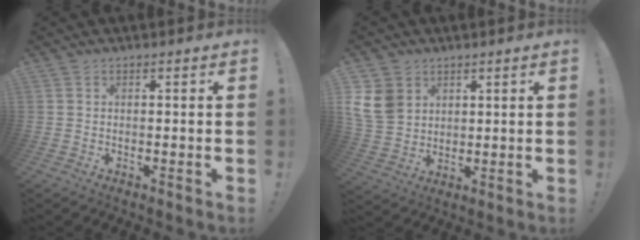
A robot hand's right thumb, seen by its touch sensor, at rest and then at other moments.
{"total": 10.3, "force": [4.2, 8.2, 4.6], "torque": [-0.085, -0.018, 0.088]}